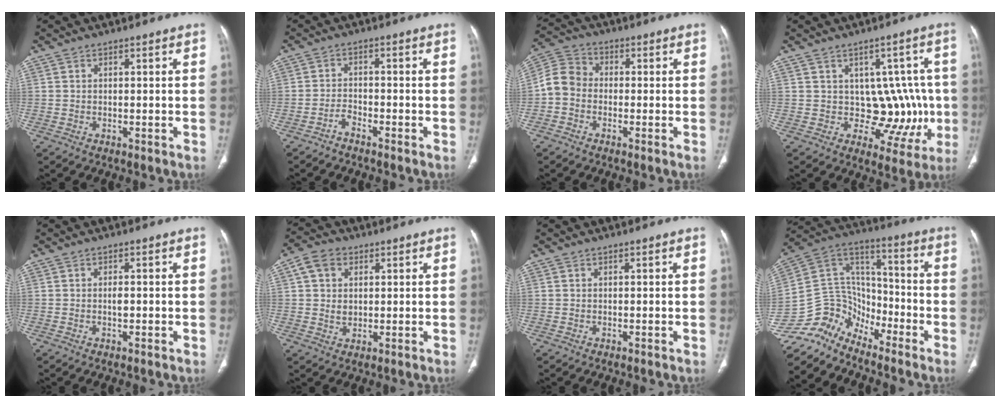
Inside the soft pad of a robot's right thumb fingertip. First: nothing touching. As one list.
[{"total": 2.1, "force": [-1.9, 0.4, 0.7], "torque": [-0.018, 0.019, -0.035]}, {"total": 6.2, "force": [-1.4, 5.0, 3.4], "torque": [-0.056, 0.024, -0.046]}, {"total": 10.5, "force": [0.0, 7.8, 7.0], "torque": [-0.023, 0.006, 0.014]}, {"total": 1.3, "force": [-0.2, 0.5, 1.2], "torque": [-0.021, 0.002, -0.003]}, {"total": 6.4, "force": [2.0, 4.8, 3.6], "torque": [-0.053, -0.002, 0.035]}, {"total": 0.0}, {"total": 12.3, "force": [-10.8, 5.7, 1.5], "torque": [-0.010, 0.115, -0.215]}]